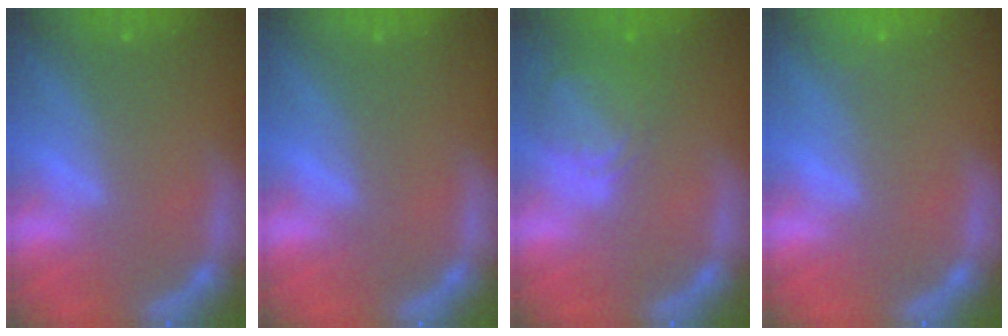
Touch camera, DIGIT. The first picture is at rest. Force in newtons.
{"total": 0.0}
{"total": 5.0}
{"total": 0.9}